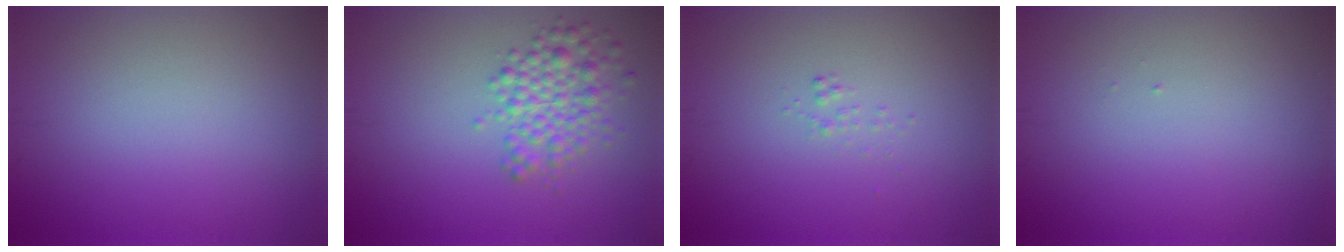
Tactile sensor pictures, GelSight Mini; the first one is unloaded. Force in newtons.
{"total": 3.6, "press": 3.6, "slide": 0.1}
{"total": 0.5, "press": 0.5, "slide": 0.0}
{"total": 0.0}